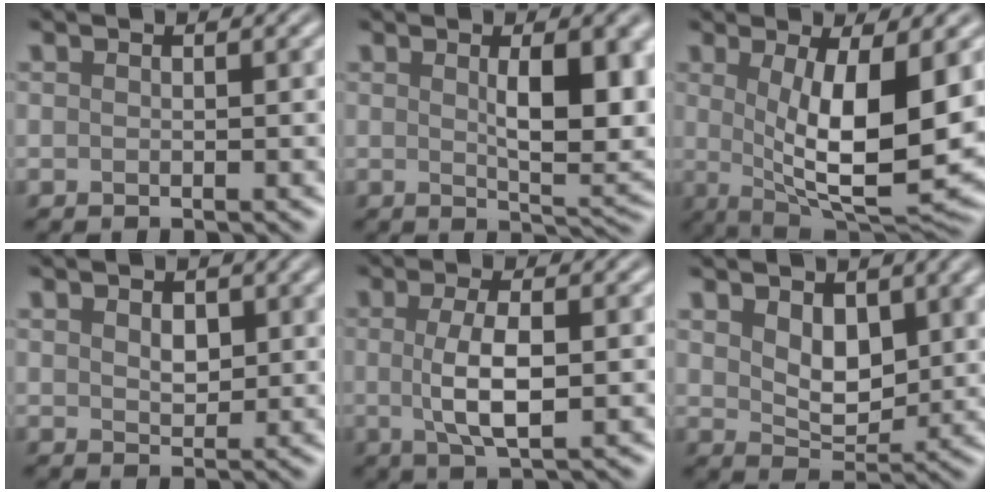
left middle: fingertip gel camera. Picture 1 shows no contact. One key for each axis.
{"total": 7.1, "fx": 1.2, "fy": 2.1, "fz": 6.7, "tx": -0.091, "ty": 0.000, "tz": 0.032}
{"total": 10.7, "fx": 0.5, "fy": 3.4, "fz": 10.1, "tx": -0.160, "ty": -0.015, "tz": 0.020}
{"total": 1.6, "fx": 1.0, "fy": 0.9, "fz": 0.8, "tx": -0.016, "ty": 0.004, "tz": 0.028}
{"total": 4.2, "fx": 0.1, "fy": 1.2, "fz": 4.1, "tx": -0.081, "ty": 0.006, "tz": 0.007}
{"total": 4.1, "fx": 1.9, "fy": 2.4, "fz": 2.8, "tx": -0.058, "ty": -0.003, "tz": 0.043}